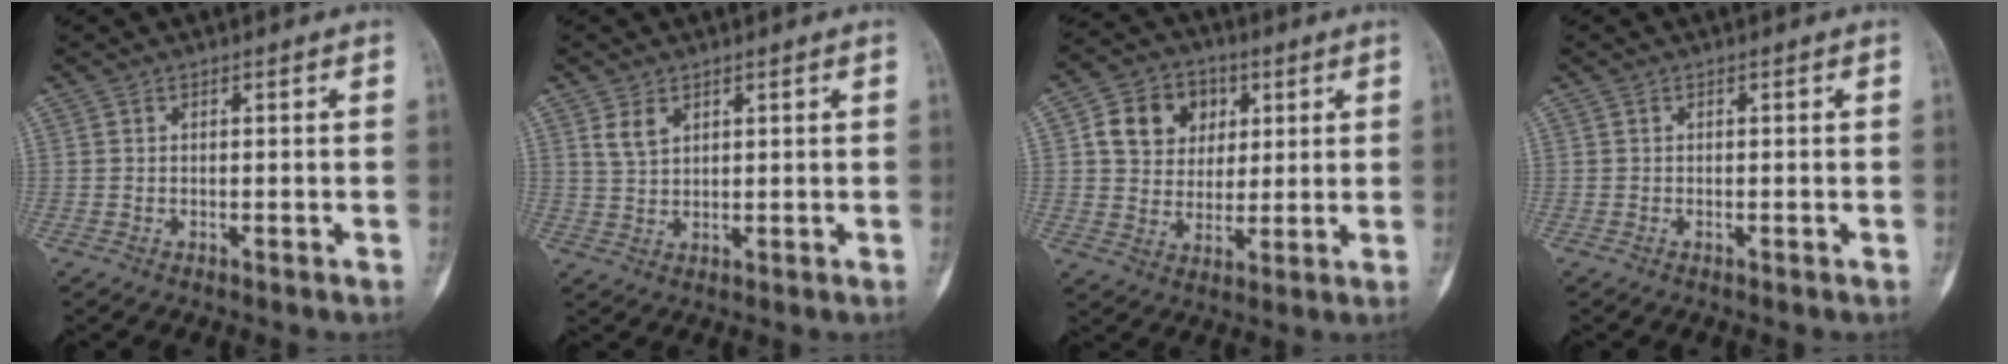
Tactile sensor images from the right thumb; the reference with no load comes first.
{"total": 3.3, "force": [1.8, 1.9, 1.9], "torque": [-0.033, -0.007, 0.044]}
{"total": 10.8, "force": [3.7, 8.9, 5.0], "torque": [-0.041, -0.007, 0.064]}
{"total": 0.0}